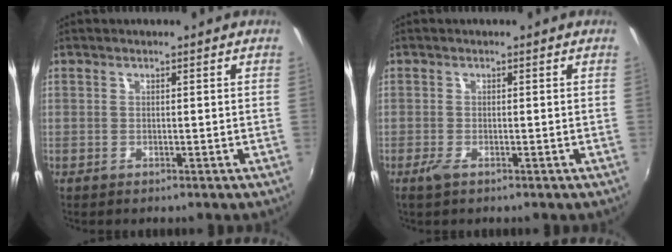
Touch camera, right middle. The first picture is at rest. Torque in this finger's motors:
{"motor_torque": [0.54, -0.42, 0.12, 0.04]}